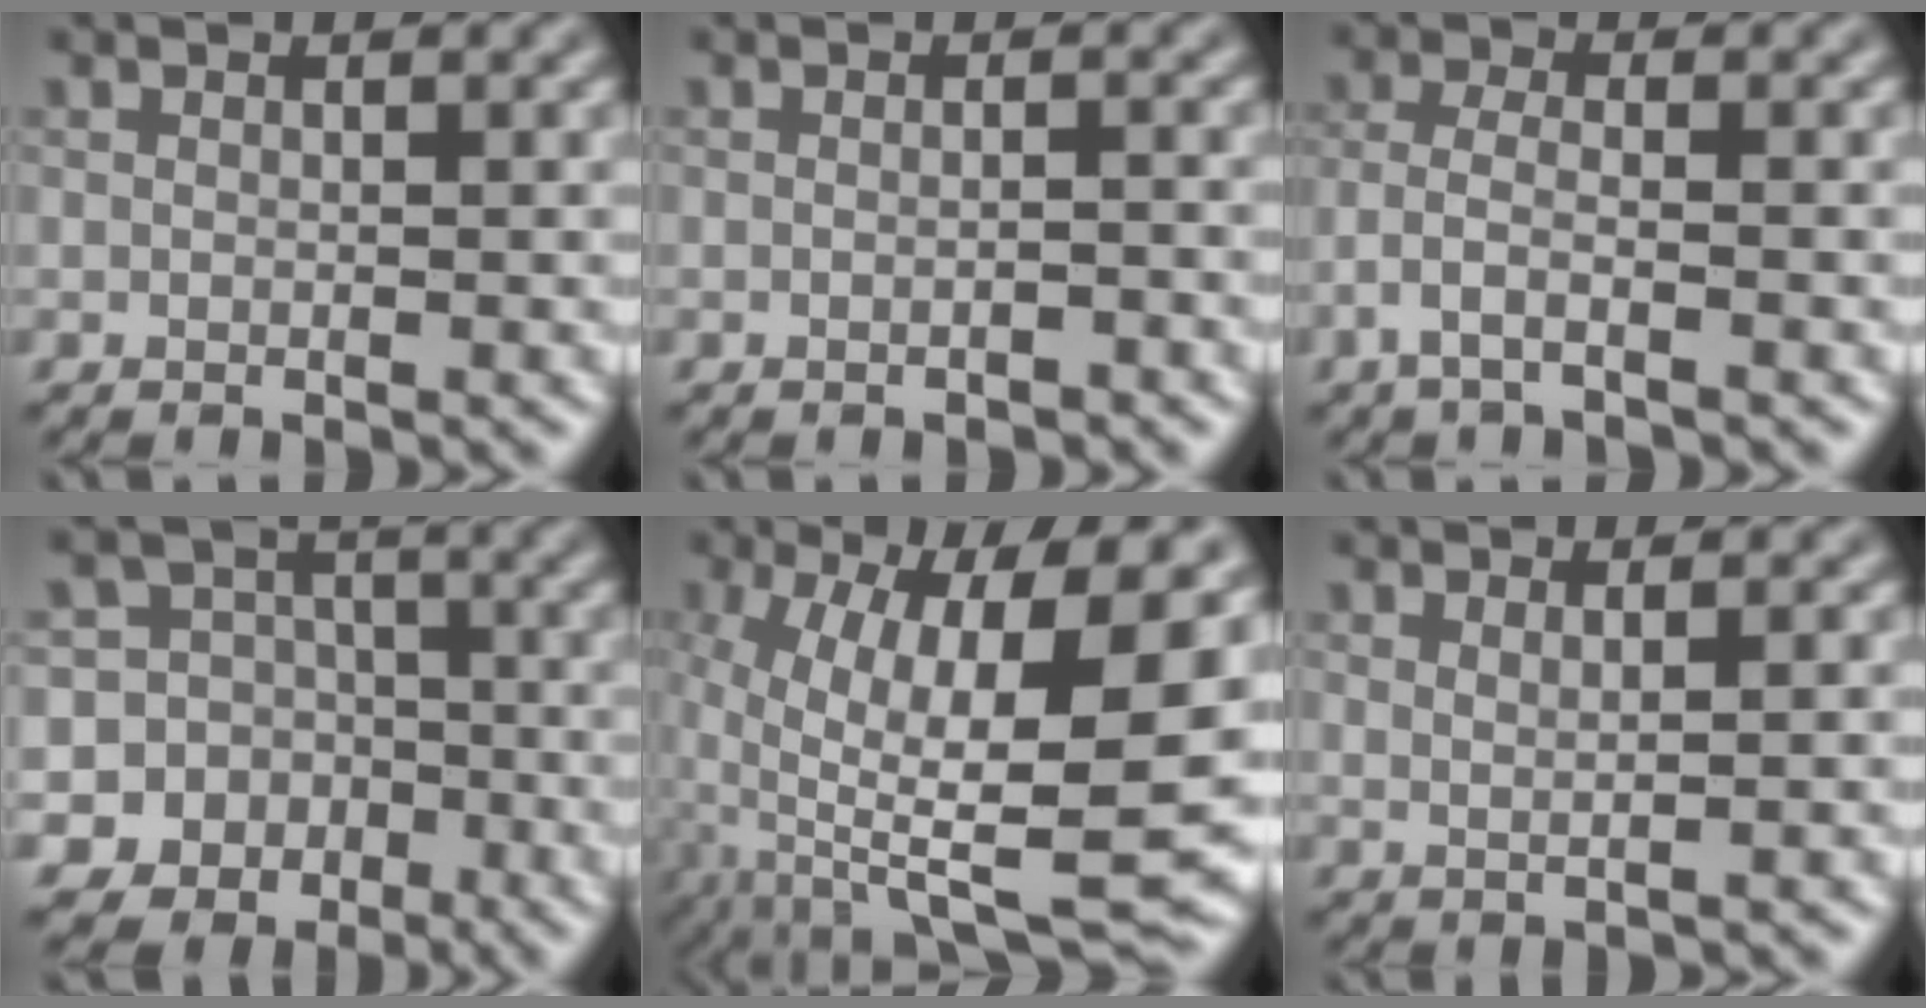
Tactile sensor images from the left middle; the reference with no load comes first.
{"total": 1.2, "force": [-0.6, 0.2, 1.0], "torque": [-0.015, -0.001, -0.013]}
{"total": 2.6, "force": [-1.6, 0.6, 2.0], "torque": [-0.045, 0.004, -0.041]}
{"total": 11.5, "force": [-4.8, 10.3, 1.7], "torque": [-0.047, 0.000, -0.084]}
{"total": 14.3, "force": [-1.1, 4.3, 13.5], "torque": [-0.242, -0.011, -0.016]}
{"total": 1.8, "force": [0.5, 0.7, 1.6], "torque": [-0.020, -0.001, 0.003]}